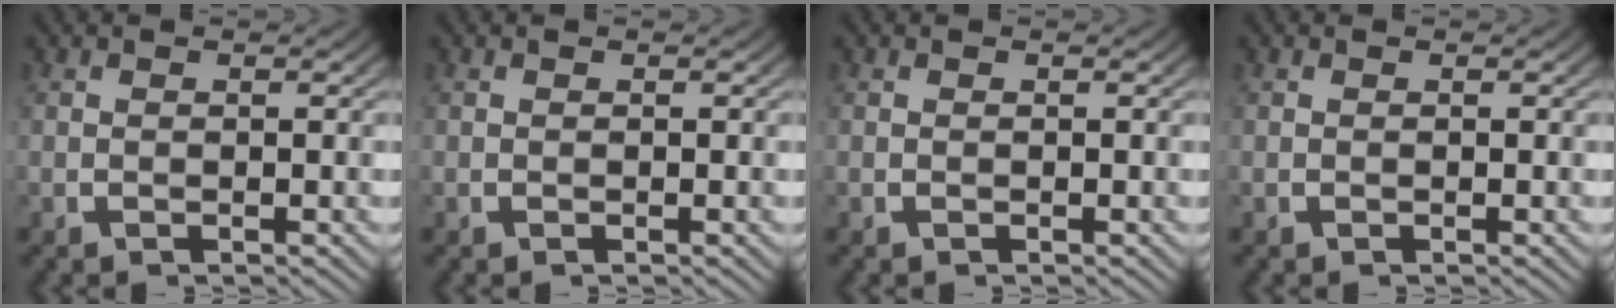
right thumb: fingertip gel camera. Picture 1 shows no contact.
{"total": 0.0}
{"total": 0.0}
{"total": 0.0}